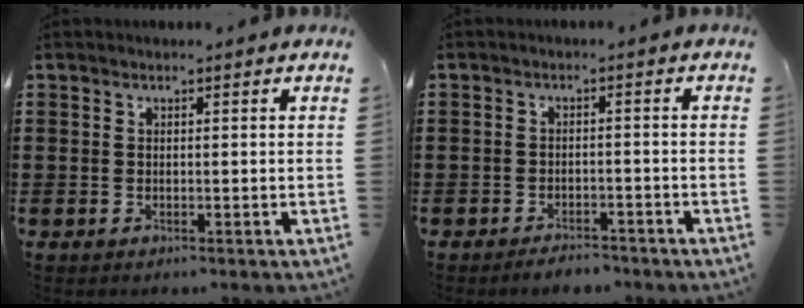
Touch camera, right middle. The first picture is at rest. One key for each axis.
{"total": 2.5, "fx": -2.4, "fy": 0.4, "fz": 0.1, "tx": -0.008, "ty": -0.001, "tz": -0.050}